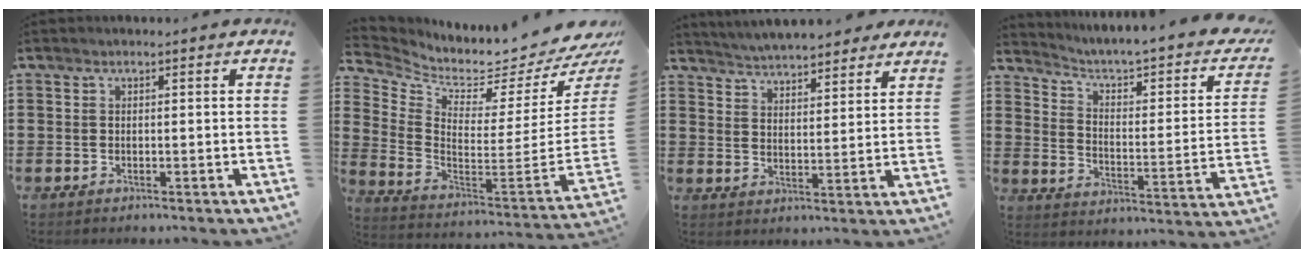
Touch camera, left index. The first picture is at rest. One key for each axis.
{"total": 2.5, "fx": 2.1, "fy": 0.7, "fz": 1.1, "tx": -0.044, "ty": -0.056, "tz": 0.023}
{"total": 4.6, "fx": 4.6, "fy": 0.3, "fz": 0.3, "tx": -0.026, "ty": -0.024, "tz": 0.082}
{"total": 3.4, "fx": 2.2, "fy": 0.7, "fz": 2.5, "tx": -0.064, "ty": -0.029, "tz": 0.026}